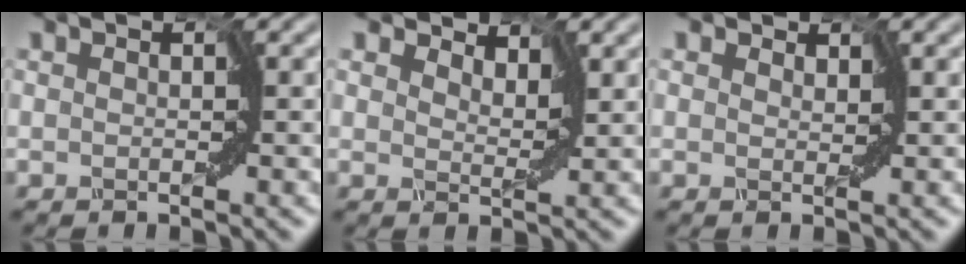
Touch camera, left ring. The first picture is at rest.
{"total": 3.3, "force": [2.8, 1.4, 1.2], "torque": [-0.029, 0.004, 0.027]}
{"total": 1.3, "force": [1.1, 0.7, 0.4], "torque": [-0.016, 0.003, 0.011]}